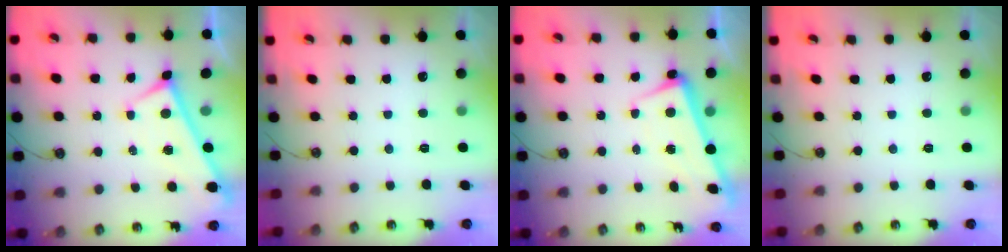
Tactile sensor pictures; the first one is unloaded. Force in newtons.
{"total": 0.0}
{"total": 2.2, "press": 2.0, "slide": 0.9}
{"total": 0.0}